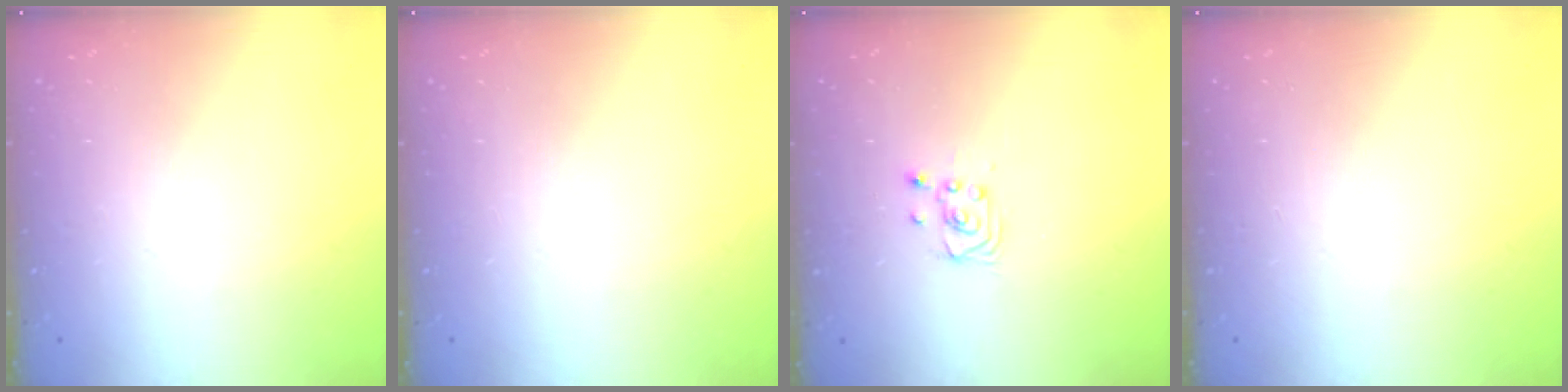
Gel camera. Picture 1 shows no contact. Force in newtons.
{"total": 0.0}
{"total": 2.6, "press": 2.6, "slide": 0.2}
{"total": 0.0}